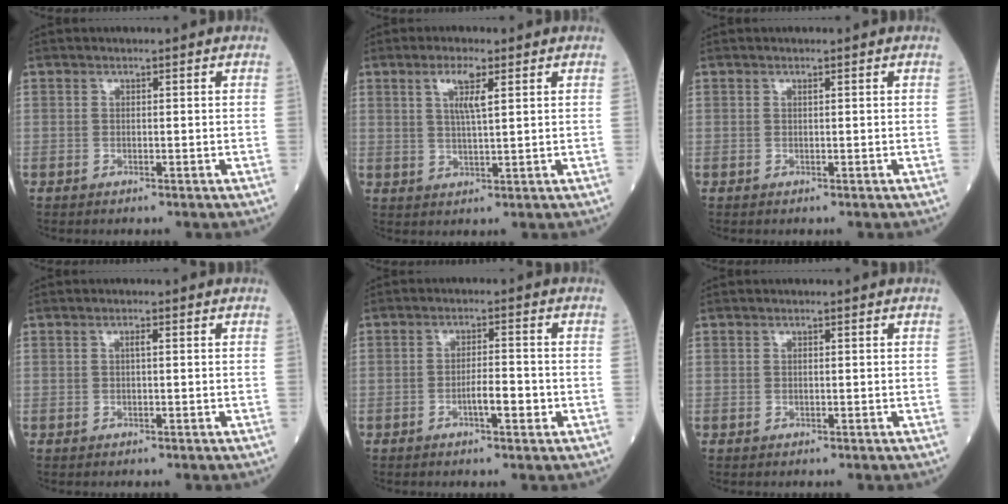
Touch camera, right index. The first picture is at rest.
{"total": 4.4, "force": [1.9, 0.4, 3.9], "torque": [-0.076, 0.001, 0.035]}
{"total": 0.0}
{"total": 0.8, "force": [0.1, 0.1, 0.8], "torque": [-0.016, 0.002, 0.002]}
{"total": 3.7, "force": [-1.4, 0.7, 3.4], "torque": [-0.052, 0.004, -0.021]}
{"total": 0.0}